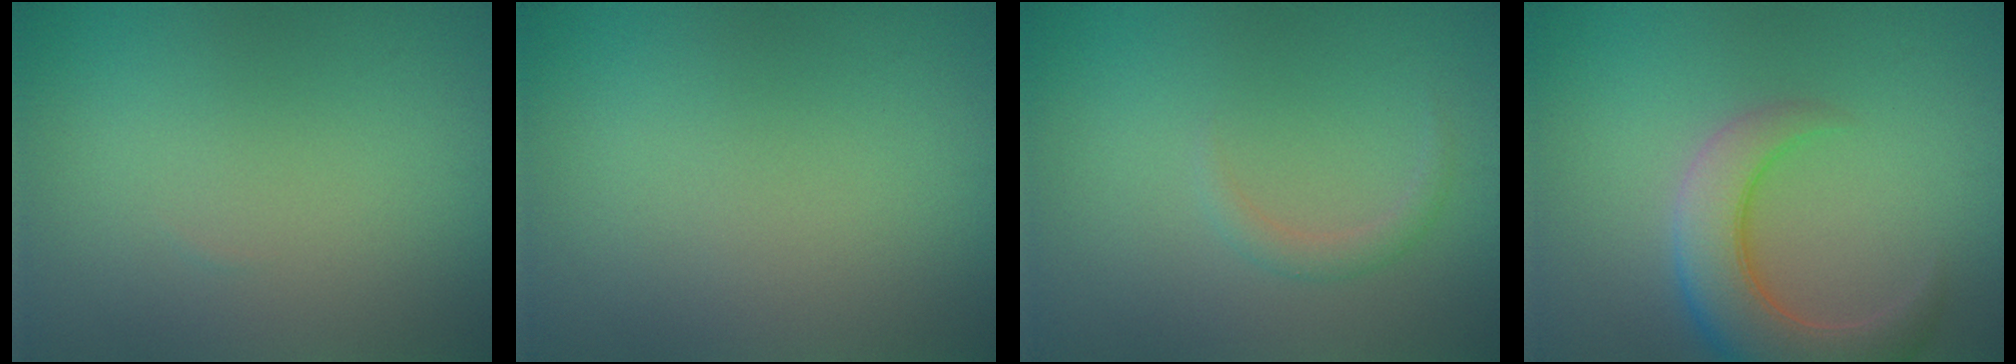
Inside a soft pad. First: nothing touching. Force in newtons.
{"total": 0.0}
{"total": 1.2, "press": 1.2, "slide": 0.1}
{"total": 6.3, "press": 6.3, "slide": 0.6}